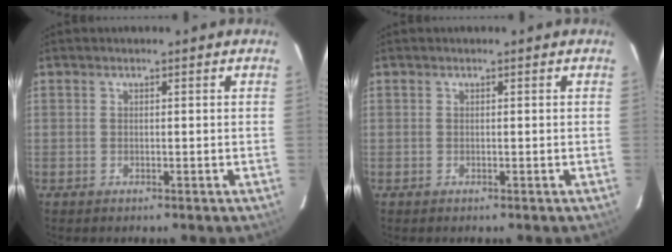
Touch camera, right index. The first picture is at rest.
{"total": 0.0}